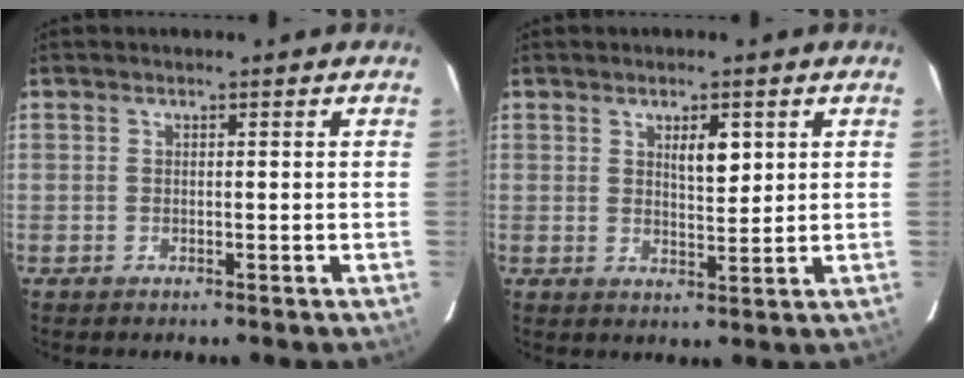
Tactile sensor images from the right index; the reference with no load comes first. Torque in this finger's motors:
{"motor_torque": [0.23, 0.04, 0.13, 0.03]}